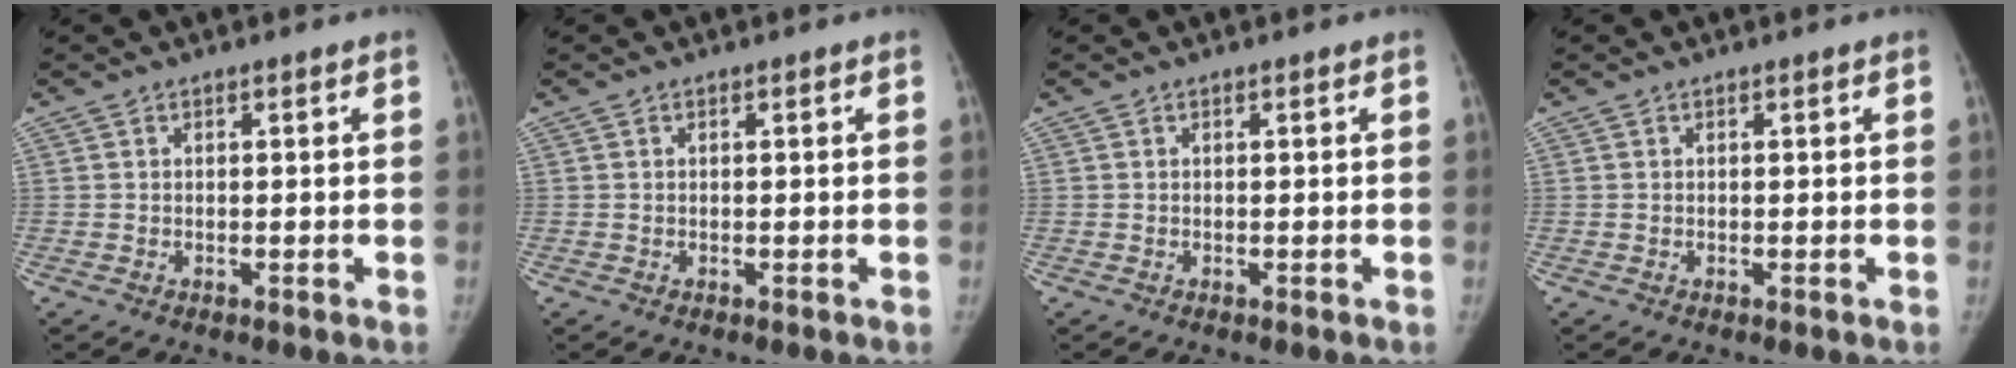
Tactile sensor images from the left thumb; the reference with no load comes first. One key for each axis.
{"total": 0.0}
{"total": 0.0}
{"total": 0.0}